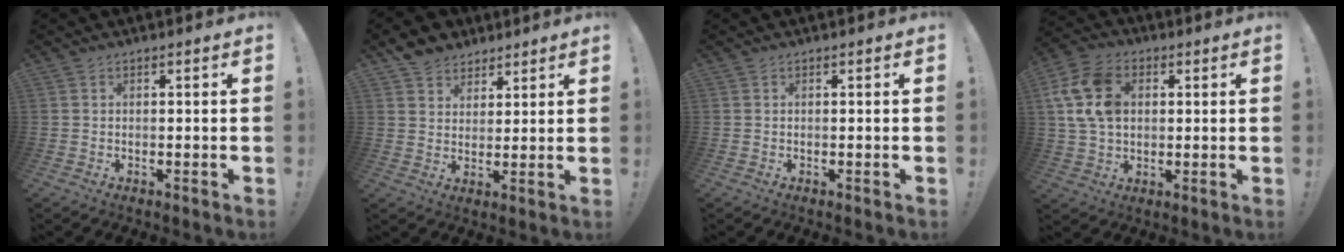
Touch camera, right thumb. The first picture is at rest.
{"total": 7.5, "force": [5.5, 4.9, 1.1], "torque": [-0.023, -0.035, 0.111]}
{"total": 0.0}
{"total": 14.1, "force": [3.6, 10.3, 9.0], "torque": [-0.169, -0.002, 0.068]}